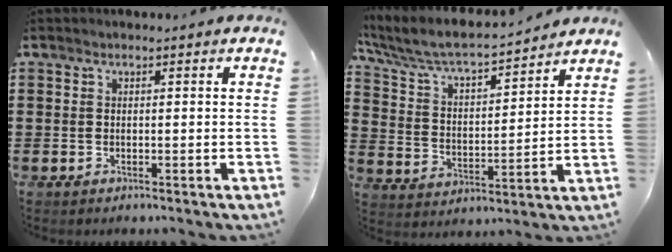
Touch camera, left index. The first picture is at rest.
{"total": 6.0, "force": [5.3, 0.8, 2.6], "torque": [-0.073, -0.036, 0.084]}